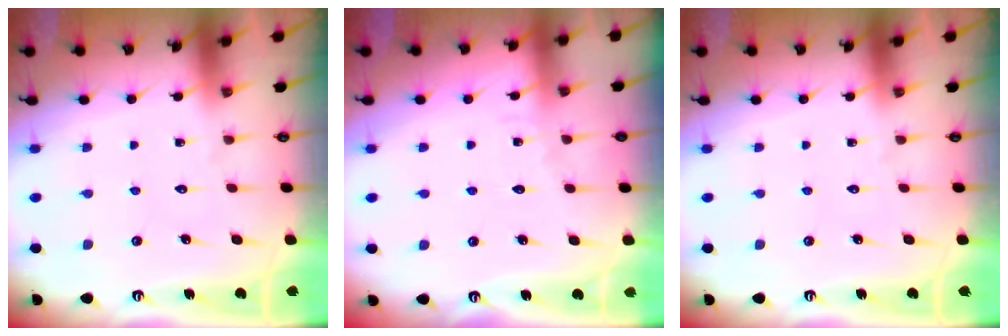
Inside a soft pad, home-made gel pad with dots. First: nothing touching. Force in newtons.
{"total": 4.1, "press": 4.1, "slide": 0.4}
{"total": 0.0}